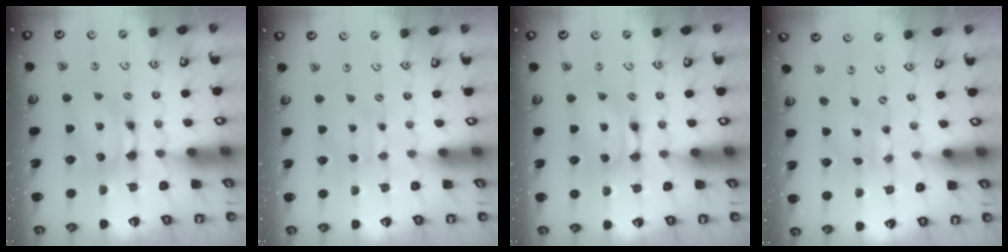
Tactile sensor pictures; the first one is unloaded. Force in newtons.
{"total": 2.3, "press": 2.2, "slide": 0.5}
{"total": 1.6, "press": 1.6, "slide": 0.2}
{"total": 5.4, "press": 5.3, "slide": 0.7}